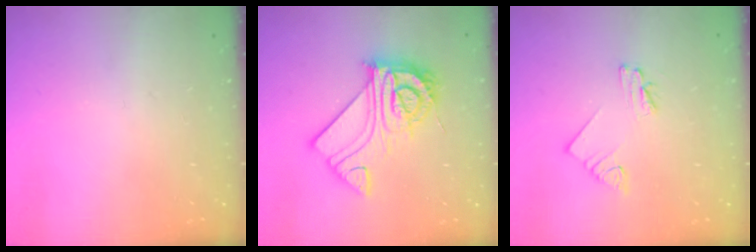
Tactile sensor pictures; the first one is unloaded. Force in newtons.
{"total": 15.9, "press": 15.8, "slide": 0.7}
{"total": 2.3, "press": 2.3, "slide": 0.1}